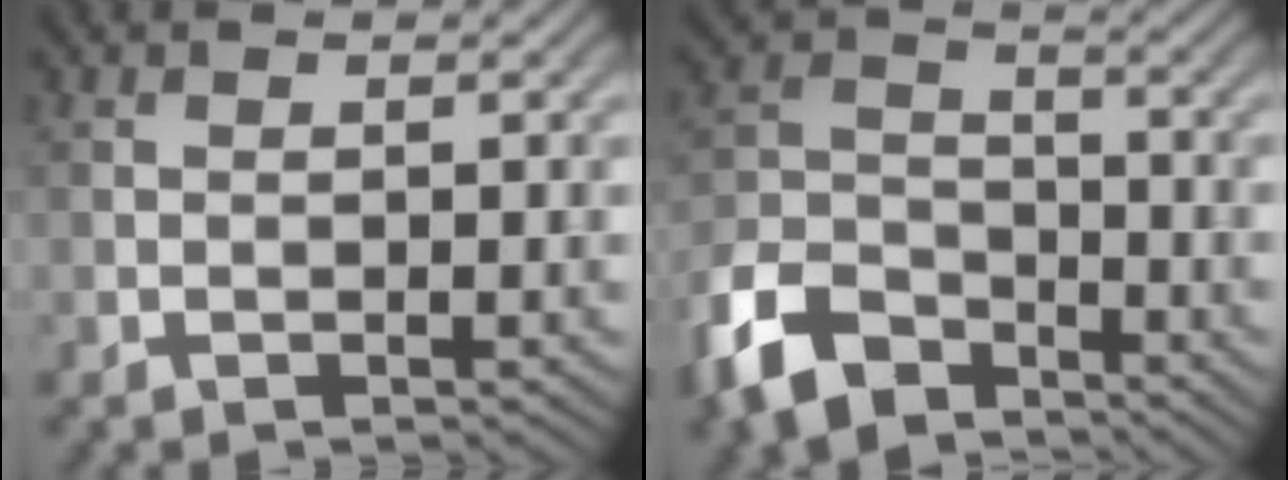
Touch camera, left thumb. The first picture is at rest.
{"total": 10.5, "force": [-7.5, 5.3, 5.1], "torque": [-0.120, -0.010, -0.168]}